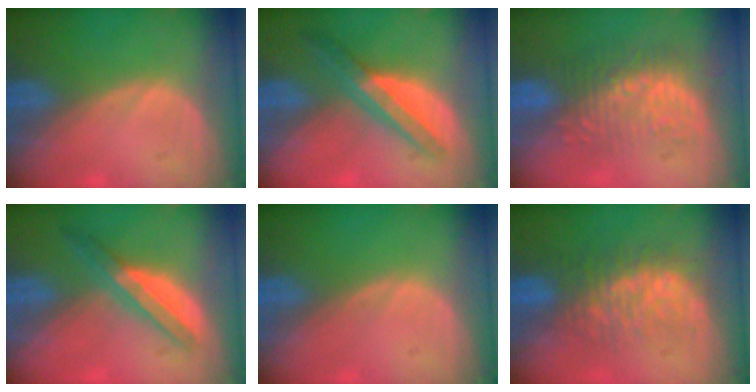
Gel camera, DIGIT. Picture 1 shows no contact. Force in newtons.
{"total": 6.8, "press": 5.8, "slide": 3.5}
{"total": 9.3, "press": 8.4, "slide": 3.9}
{"total": 5.2, "press": 5.0, "slide": 1.5}
{"total": 0.0}
{"total": 7.8, "press": 7.7, "slide": 1.4}